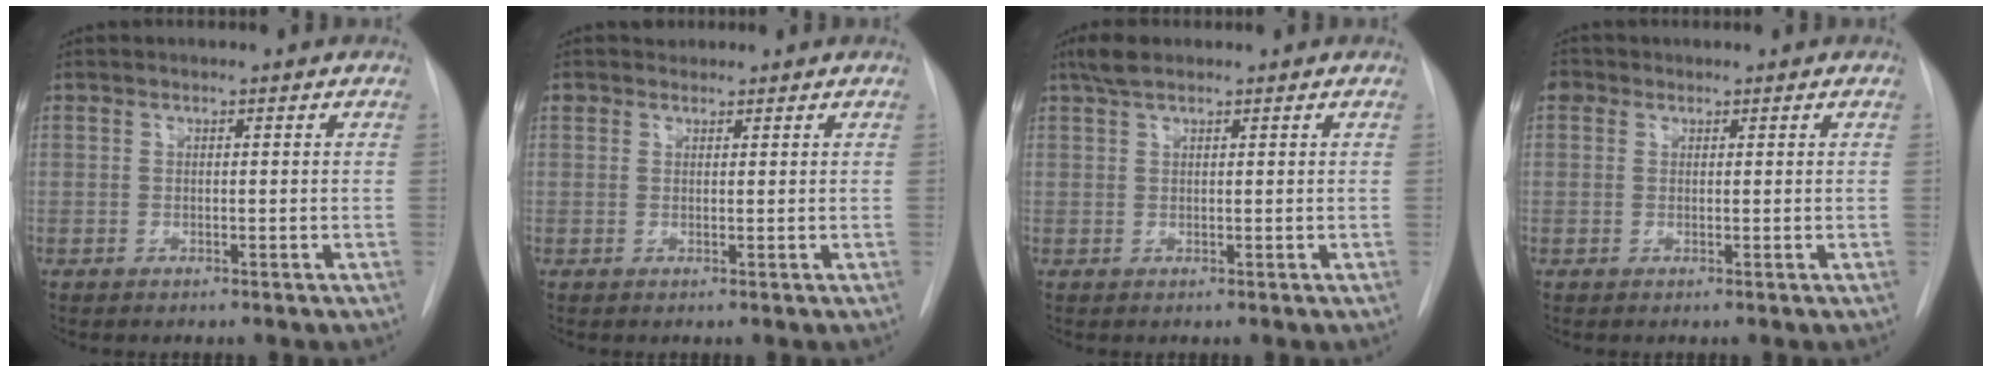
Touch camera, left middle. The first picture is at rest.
{"total": 1.4, "force": [1.1, 0.8, -0.3], "torque": [0.008, 0.010, 0.015]}
{"total": 2.8, "force": [2.1, 0.7, 1.6], "torque": [-0.036, 0.010, 0.042]}
{"total": 1.7, "force": [0.9, 1.4, 0.4], "torque": [-0.003, 0.009, 0.012]}